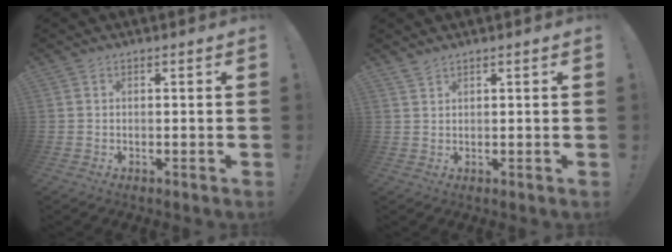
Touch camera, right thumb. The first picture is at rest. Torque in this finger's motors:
{"motor_torque": [0.13, 0.14, 0.56, 0.22, 0.12]}